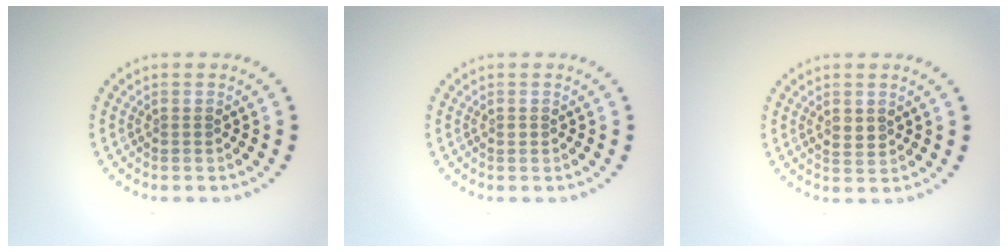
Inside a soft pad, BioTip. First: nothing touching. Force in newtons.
{"total": 0.5, "press": 0.4, "slide": 0.3}
{"total": 1.5, "press": 1.4, "slide": 0.5}